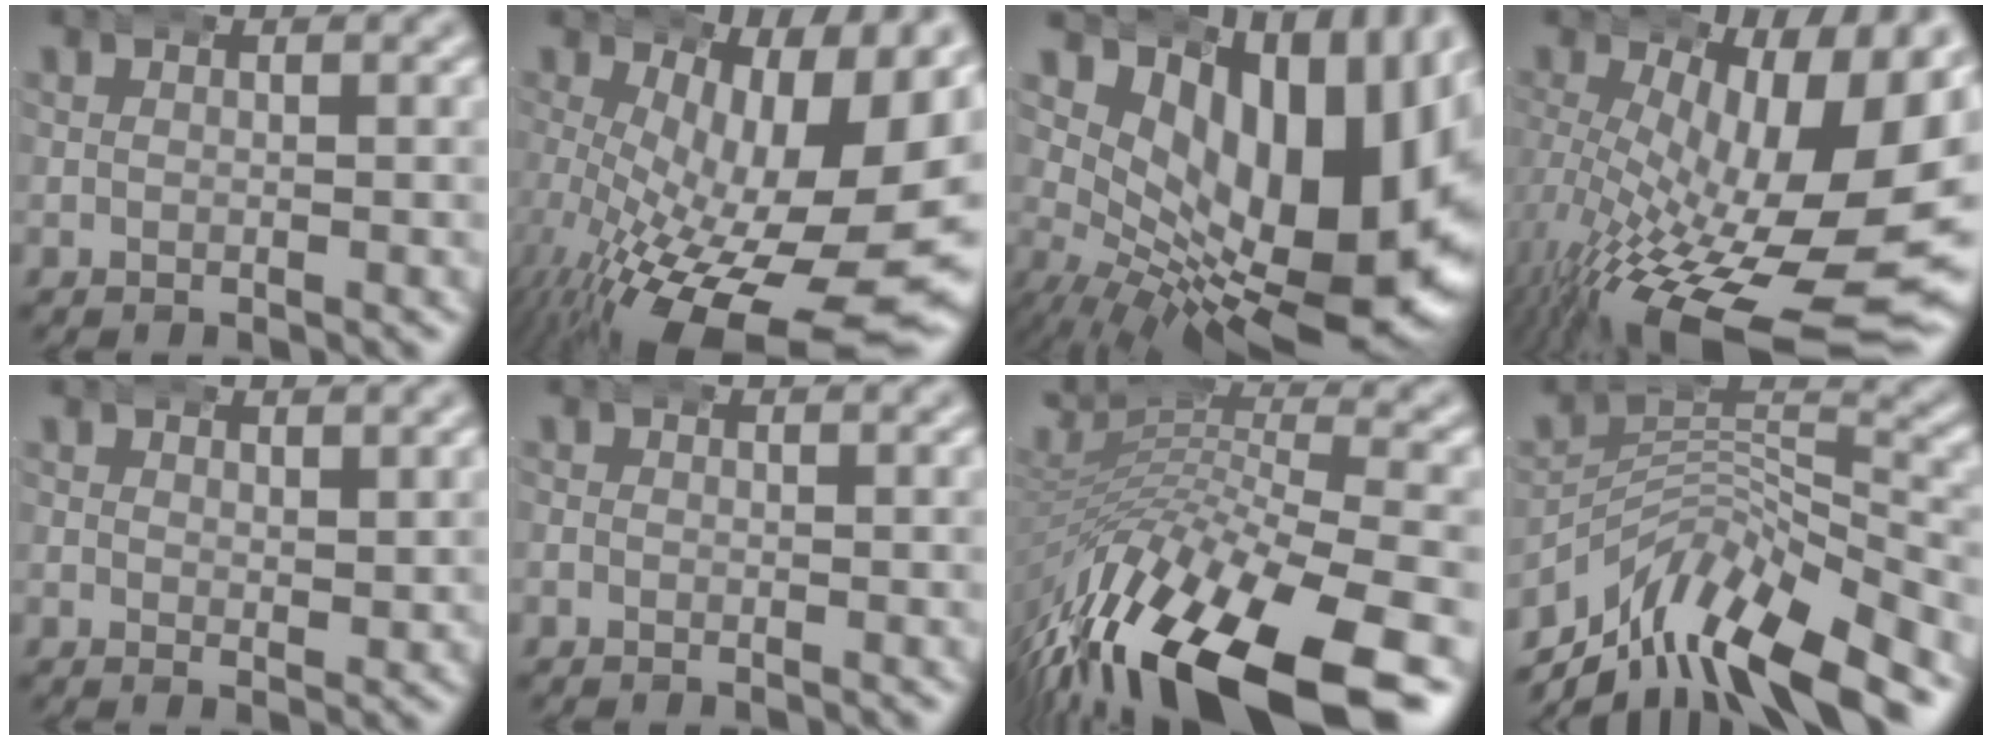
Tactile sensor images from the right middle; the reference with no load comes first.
{"total": 13.2, "force": [-3.6, 5.6, 11.4], "torque": [-0.181, -0.050, -0.020]}
{"total": 20.2, "force": [1.7, 11.2, 16.7], "torque": [-0.234, -0.011, 0.041]}
{"total": 13.8, "force": [-3.8, 5.6, 12.0], "torque": [-0.192, -0.059, -0.021]}
{"total": 1.4, "force": [1.4, 0.2, 0.2], "torque": [0.010, 0.001, 0.022]}
{"total": 0.6, "force": [-0.4, 0.3, -0.2], "torque": [0.006, -0.002, -0.009]}
{"total": 13.6, "force": [-4.6, 7.1, 10.7], "torque": [-0.188, -0.018, -0.059]}
{"total": 11.8, "force": [-6.2, 6.7, 7.4], "torque": [-0.085, 0.000, -0.110]}